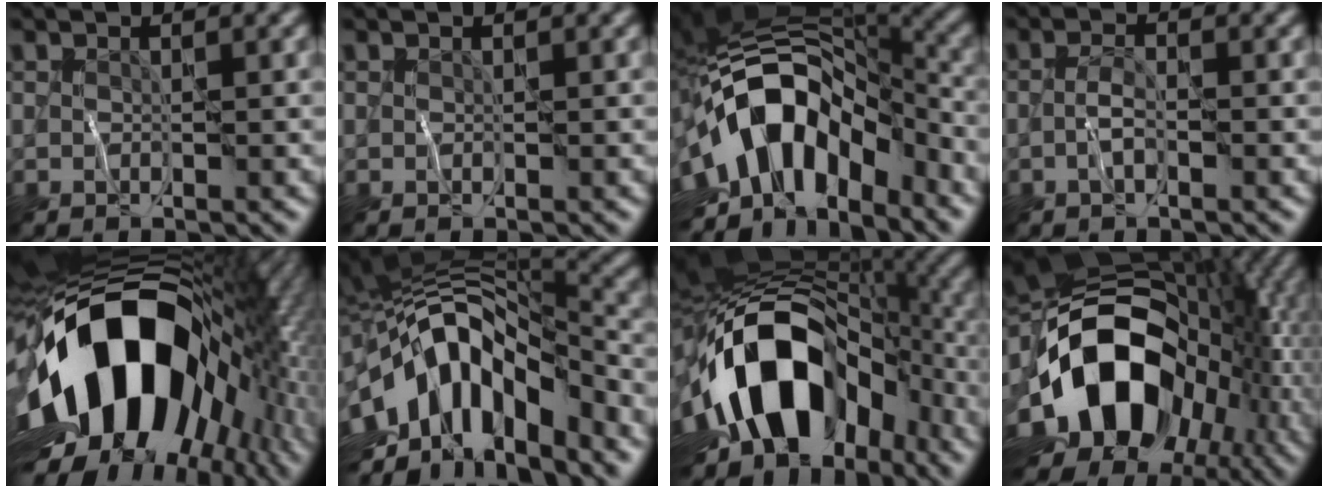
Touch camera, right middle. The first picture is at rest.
{"total": 0.0}
{"total": 13.0, "force": [-4.9, 7.5, 9.3], "torque": [-0.151, 0.011, -0.092]}
{"total": 1.5, "force": [-0.5, 0.5, 1.3], "torque": [-0.024, 0.005, -0.016]}
{"total": 19.1, "force": [-2.1, 12.3, 14.5], "torque": [-0.249, 0.000, -0.041]}
{"total": 13.3, "force": [-4.1, 6.9, 10.7], "torque": [-0.171, 0.016, -0.079]}
{"total": 17.2, "force": [-4.4, 10.9, 12.5], "torque": [-0.212, -0.007, -0.074]}
{"total": 17.7, "force": [-4.0, 12.8, 11.5], "torque": [-0.200, -0.006, -0.077]}